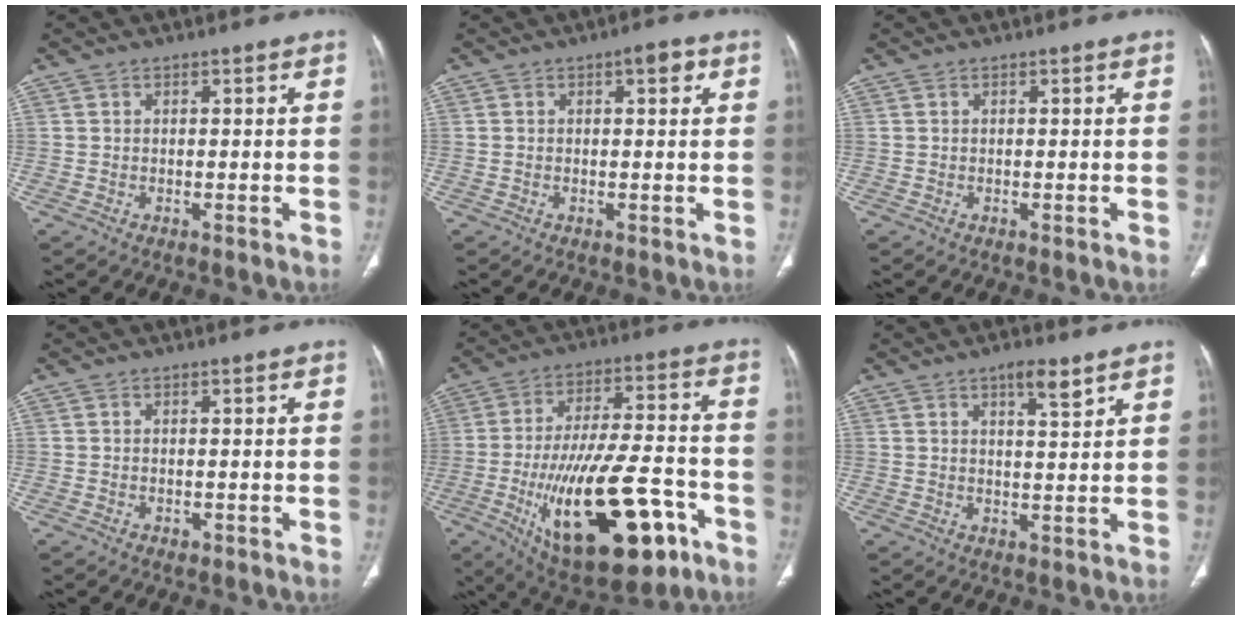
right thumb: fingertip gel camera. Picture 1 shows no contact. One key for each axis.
{"total": 2.7, "fx": 1.0, "fy": 1.1, "fz": 2.2, "tx": -0.020, "ty": 0.003, "tz": 0.012}
{"total": 0.0}
{"total": 0.7, "fx": -0.3, "fy": 0.5, "fz": 0.4, "tx": -0.002, "ty": 0.003, "tz": -0.001}
{"total": 26.3, "fx": -10.4, "fy": 10.8, "fz": 21.6, "tx": -0.356, "ty": 0.033, "tz": -0.145}
{"total": 4.6, "fx": 2.9, "fy": 1.1, "fz": 3.4, "tx": -0.050, "ty": -0.020, "tz": 0.047}